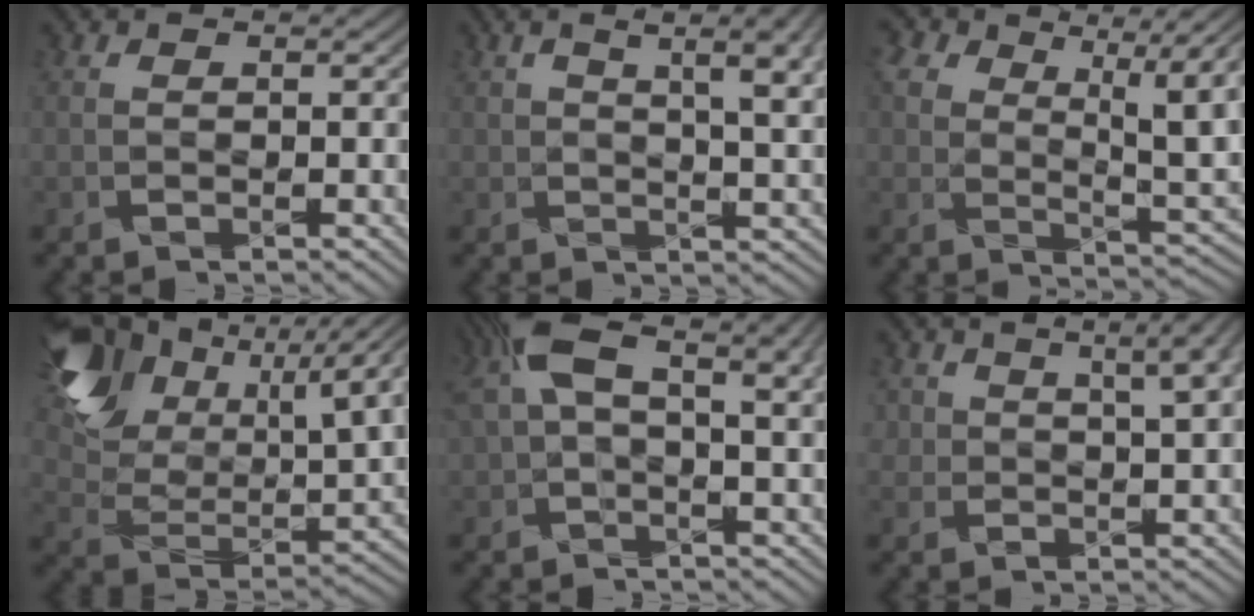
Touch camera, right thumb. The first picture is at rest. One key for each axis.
{"total": 9.8, "fx": 3.8, "fy": 3.4, "fz": 8.3, "tx": -0.107, "ty": 0.025, "tz": 0.045}
{"total": 11.1, "fx": 4.0, "fy": 5.7, "fz": 8.7, "tx": -0.157, "ty": -0.006, "tz": 0.068}
{"total": 16.7, "fx": 8.5, "fy": 8.9, "fz": 11.4, "tx": -0.243, "ty": 0.031, "tz": 0.155}
{"total": 12.8, "fx": 5.4, "fy": 4.8, "fz": 10.6, "tx": -0.226, "ty": 0.010, "tz": 0.097}
{"total": 7.8, "fx": 4.3, "fy": 3.2, "fz": 5.6, "tx": -0.102, "ty": 0.017, "tz": 0.063}